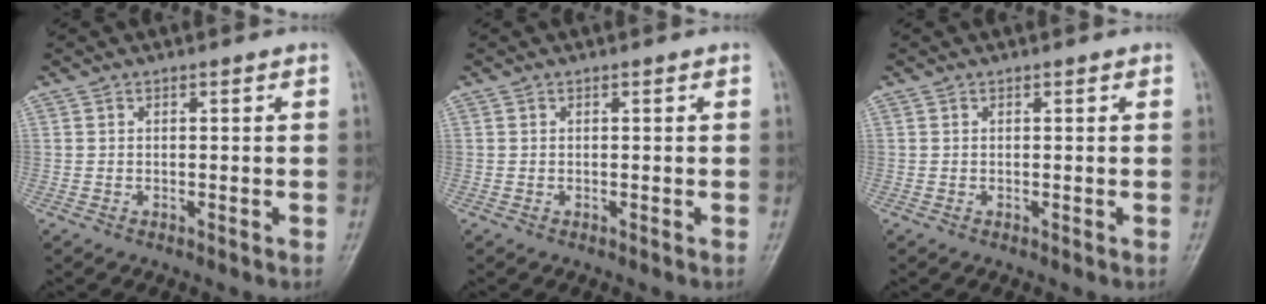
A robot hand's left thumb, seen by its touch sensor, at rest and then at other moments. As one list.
[{"total": 0.0}, {"total": 0.0}]